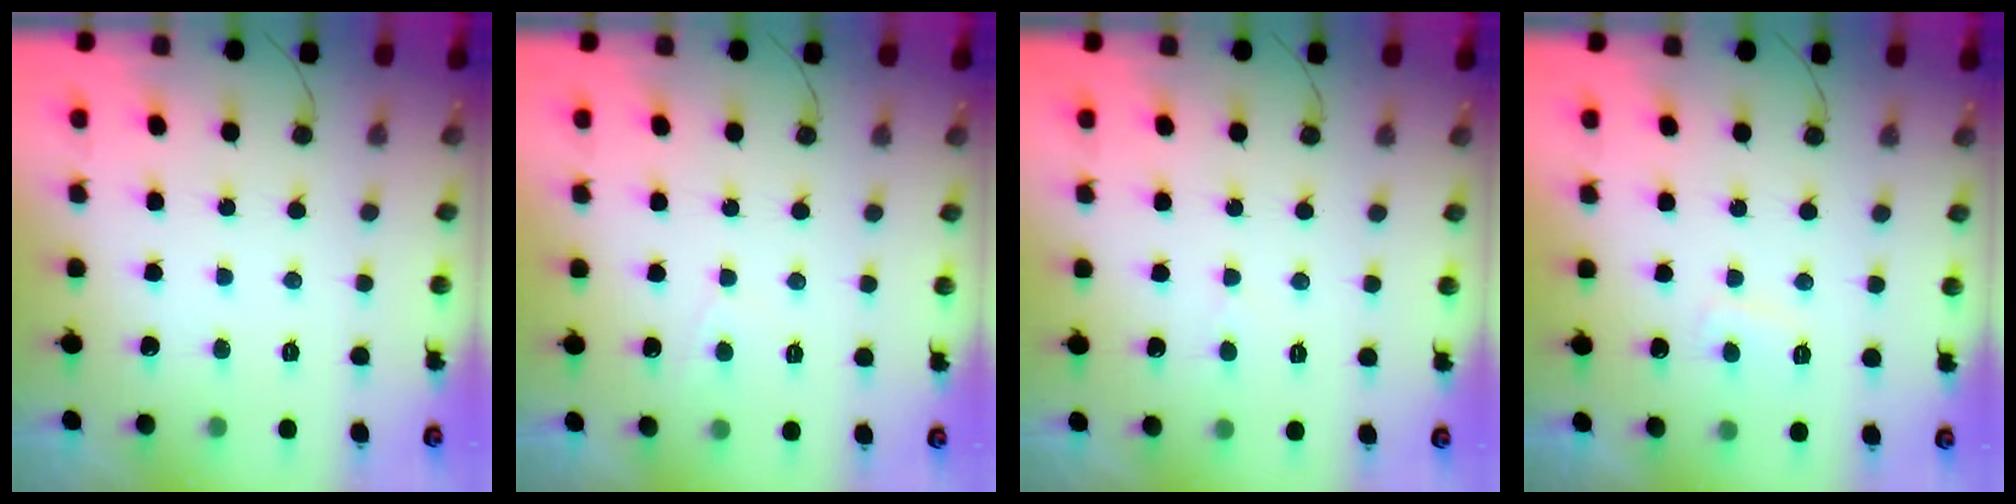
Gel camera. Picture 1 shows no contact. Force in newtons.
{"total": 2.1, "press": 2.1, "slide": 0.3}
{"total": 2.9, "press": 2.9, "slide": 0.5}
{"total": 2.8, "press": 2.7, "slide": 0.6}